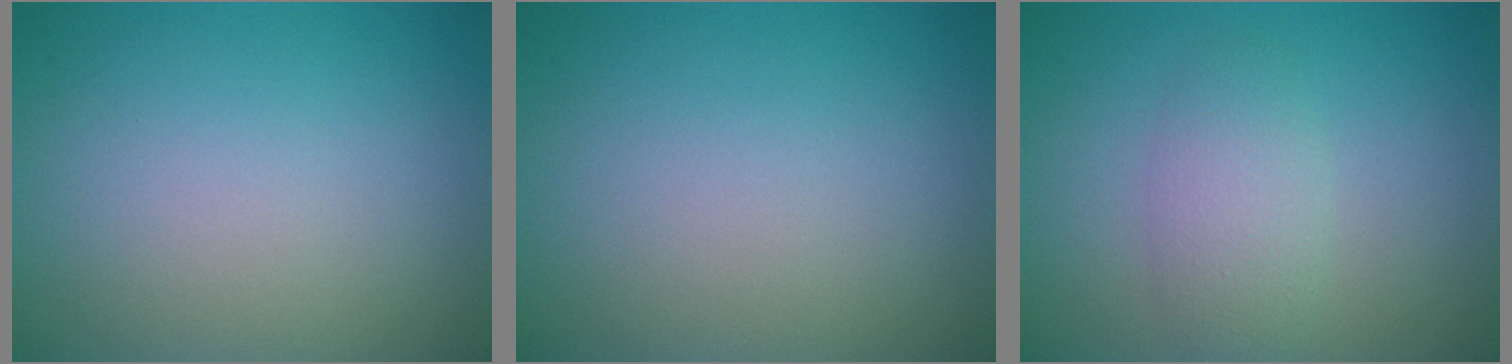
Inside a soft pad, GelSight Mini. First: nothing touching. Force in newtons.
{"total": 0.0}
{"total": 2.8, "press": 2.8, "slide": 0.1}